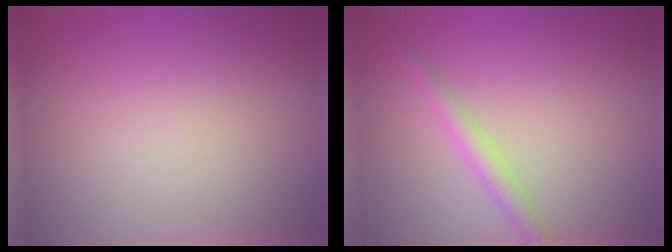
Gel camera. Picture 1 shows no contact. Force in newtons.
{"total": 2.1, "press": 2.1, "slide": 0.1}